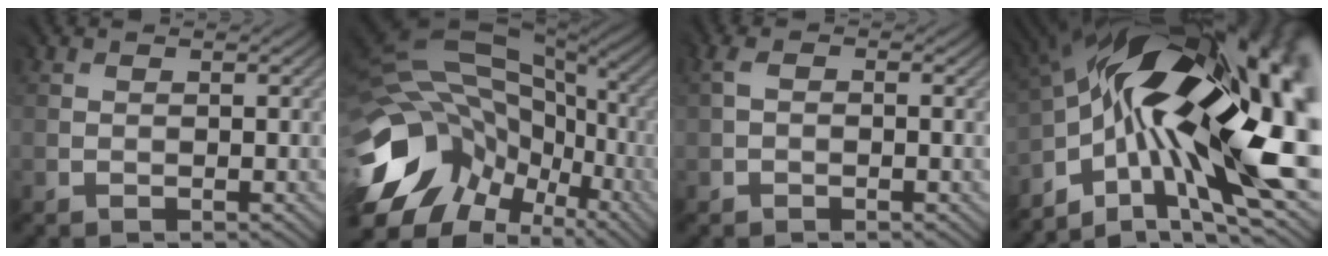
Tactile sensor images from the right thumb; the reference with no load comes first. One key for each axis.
{"total": 18.3, "fx": -4.9, "fy": 13.7, "fz": 11.1, "tx": -0.232, "ty": -0.024, "tz": -0.052}
{"total": 1.5, "fx": 0.0, "fy": 1.0, "fz": 1.1, "tx": -0.026, "ty": 0.004, "tz": -0.003}
{"total": 21.1, "fx": -3.0, "fy": 9.2, "fz": 18.7, "tx": -0.307, "ty": -0.019, "tz": -0.067}